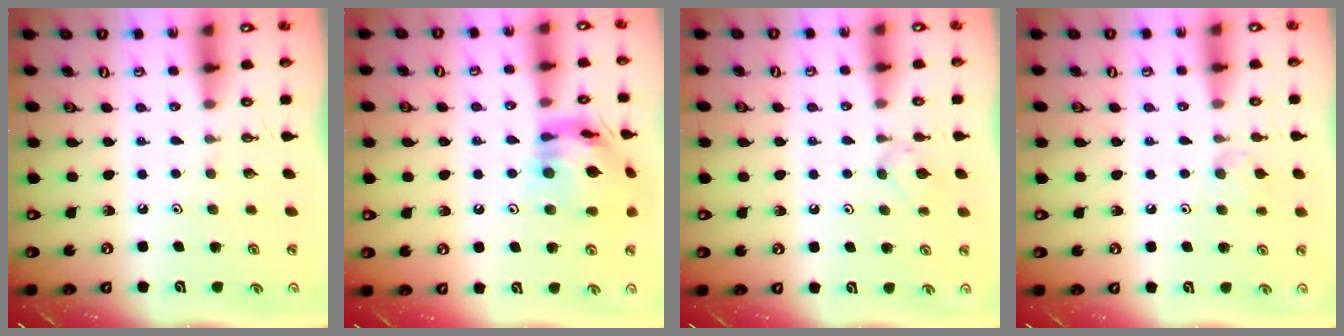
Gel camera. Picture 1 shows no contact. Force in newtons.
{"total": 15.9, "press": 15.8, "slide": 1.6}
{"total": 2.9, "press": 2.8, "slide": 0.6}
{"total": 5.1, "press": 5.0, "slide": 0.7}